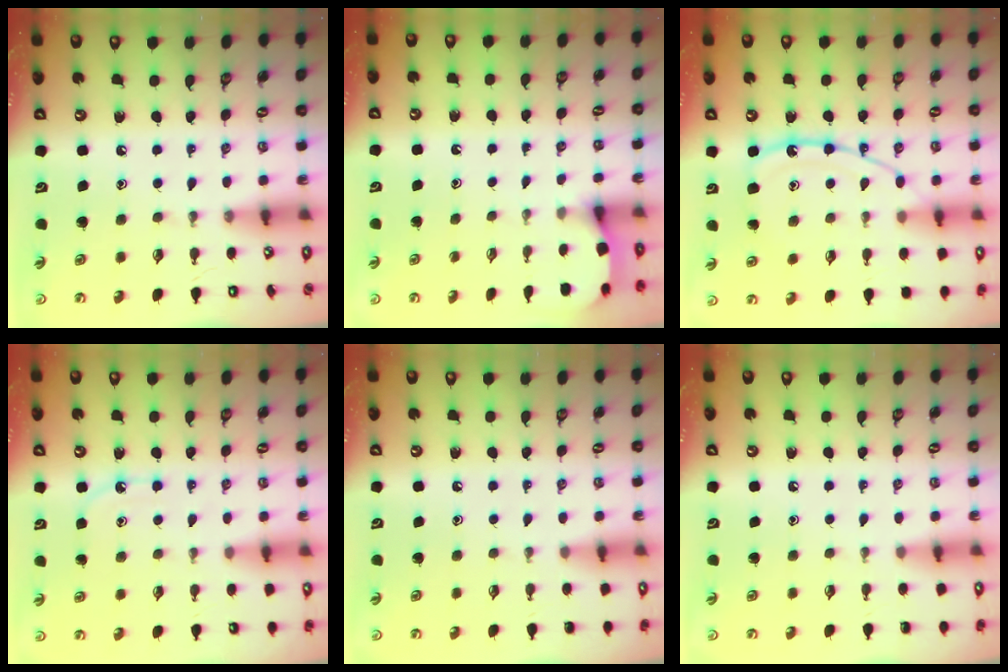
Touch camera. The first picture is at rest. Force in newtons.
{"total": 2.6, "press": 2.6, "slide": 0.4}
{"total": 13.1, "press": 13.1, "slide": 1.0}
{"total": 5.6, "press": 5.6, "slide": 0.7}
{"total": 0.0}
{"total": 0.0}